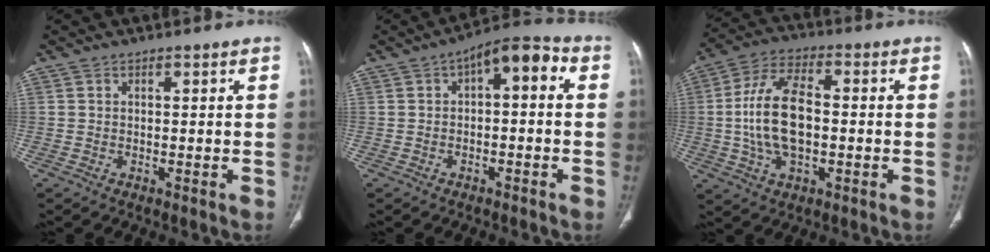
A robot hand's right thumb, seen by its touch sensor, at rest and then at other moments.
{"total": 8.1, "force": [1.2, 3.9, 7.0], "torque": [-0.076, 0.036, 0.005]}
{"total": 14.1, "force": [-0.6, 7.6, 11.9], "torque": [-0.233, 0.019, -0.012]}